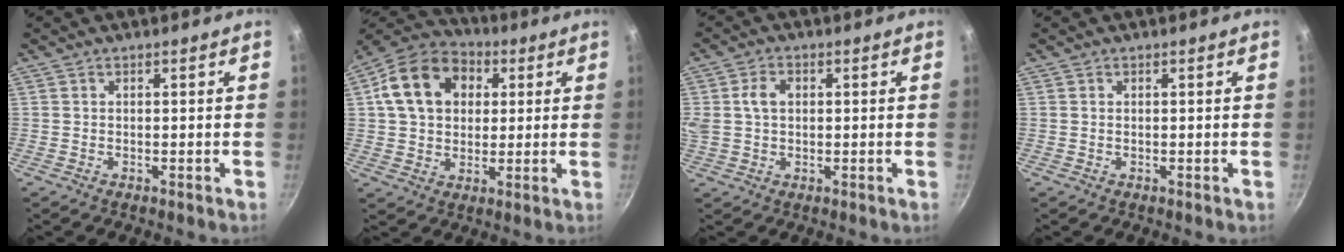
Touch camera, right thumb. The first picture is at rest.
{"total": 15.5, "force": [3.9, 11.9, 9.2], "torque": [-0.137, 0.020, 0.054]}
{"total": 6.3, "force": [1.2, 4.6, 4.2], "torque": [-0.074, 0.010, 0.018]}
{"total": 0.0}